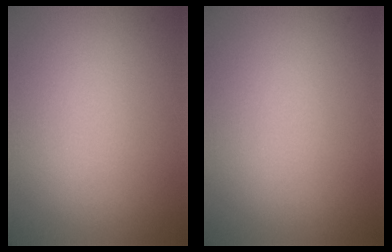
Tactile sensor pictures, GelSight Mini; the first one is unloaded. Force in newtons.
{"total": 0.0}